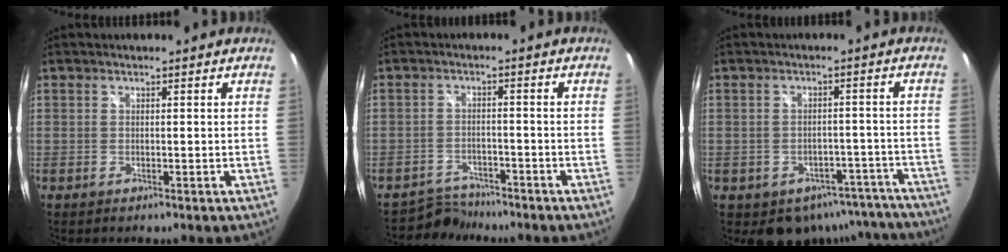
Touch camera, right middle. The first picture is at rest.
{"total": 4.7, "force": [-4.4, 1.7, -0.4], "torque": [-0.006, 0.004, -0.076]}
{"total": 11.8, "force": [-8.7, 7.3, 3.3], "torque": [-0.064, 0.015, -0.078]}